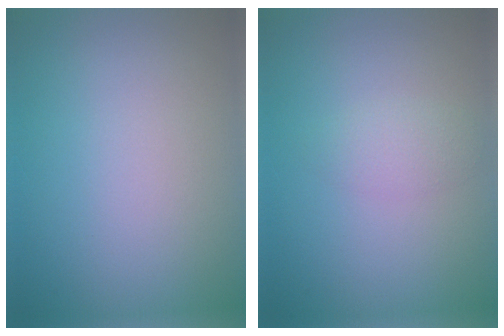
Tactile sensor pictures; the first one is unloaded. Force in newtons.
{"total": 1.5, "press": 1.5, "slide": 0.0}